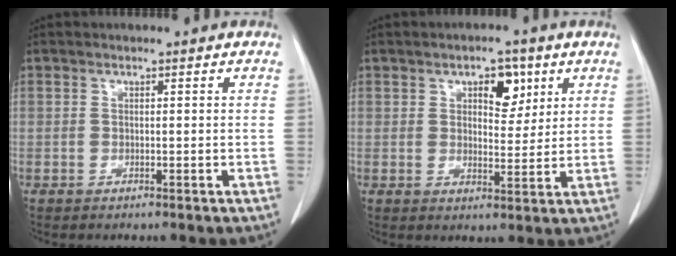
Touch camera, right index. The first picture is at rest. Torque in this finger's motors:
{"motor_torque": [0.26, 0.25, 0.11, 0.03]}